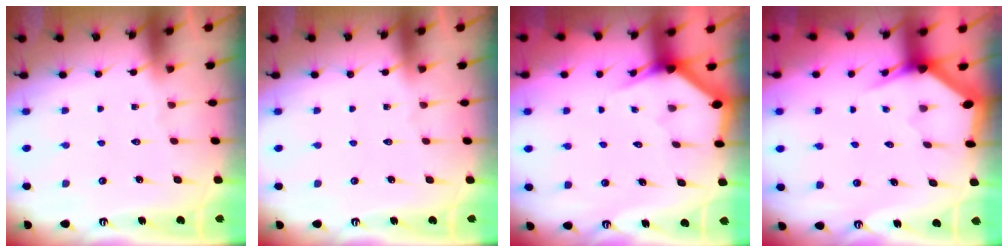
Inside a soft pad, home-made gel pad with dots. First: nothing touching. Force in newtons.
{"total": 0.0}
{"total": 2.8, "press": 2.8, "slide": 0.1}
{"total": 3.1, "press": 3.1, "slide": 0.1}